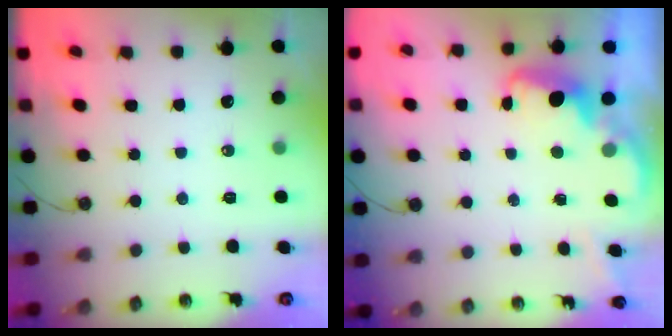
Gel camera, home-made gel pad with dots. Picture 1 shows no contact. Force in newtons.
{"total": 2.8, "press": 2.6, "slide": 0.8}